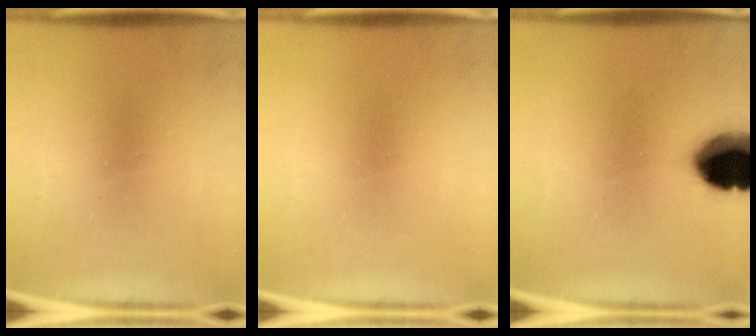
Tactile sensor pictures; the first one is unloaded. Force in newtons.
{"total": 0.0}
{"total": 14.7}